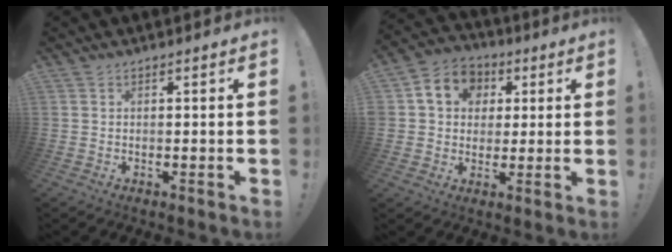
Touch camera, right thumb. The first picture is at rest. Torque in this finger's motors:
{"motor_torque": [1.47, 1.60, 0.50, -0.29, 0.06]}